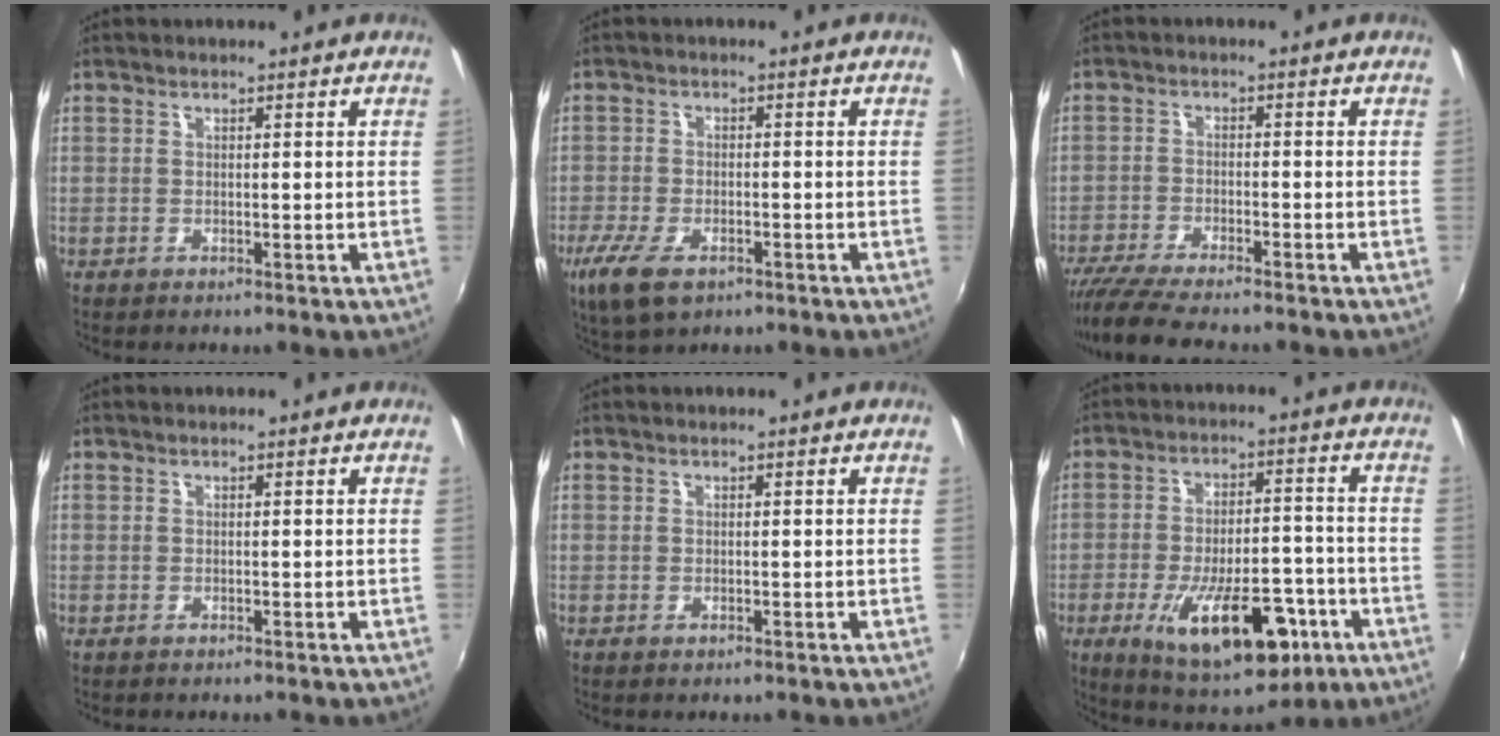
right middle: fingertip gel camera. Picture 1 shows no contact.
{"total": 8.3, "force": [-4.8, 3.8, 5.6], "torque": [-0.137, -0.028, -0.088]}
{"total": 8.8, "force": [-7.8, 0.5, 4.0], "torque": [-0.099, -0.031, -0.136]}
{"total": 0.0}
{"total": 0.0}
{"total": 18.8, "force": [-8.6, 7.6, 14.8], "torque": [-0.255, -0.018, -0.114]}